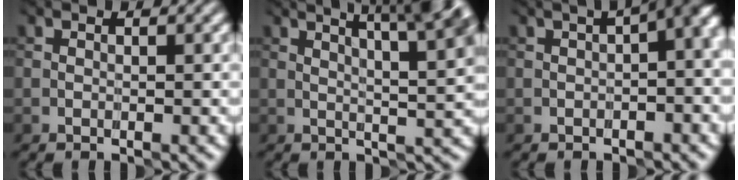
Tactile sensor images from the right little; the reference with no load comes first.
{"total": 7.9, "force": [3.6, 2.2, 6.6], "torque": [-0.059, 0.028, 0.038]}
{"total": 5.2, "force": [0.1, 2.2, 4.7], "torque": [-0.054, 0.017, 0.001]}